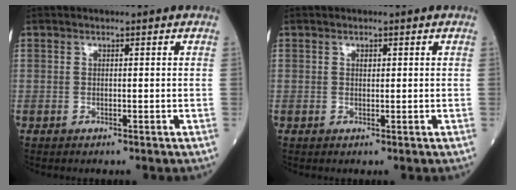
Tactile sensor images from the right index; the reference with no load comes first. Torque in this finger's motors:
{"motor_torque": [0.13, 0.15, 0.11, 0.02]}